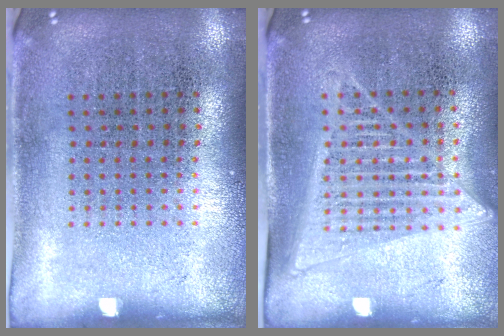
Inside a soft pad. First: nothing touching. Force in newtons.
{"total": 1.3, "press": 1.2, "slide": 0.5}